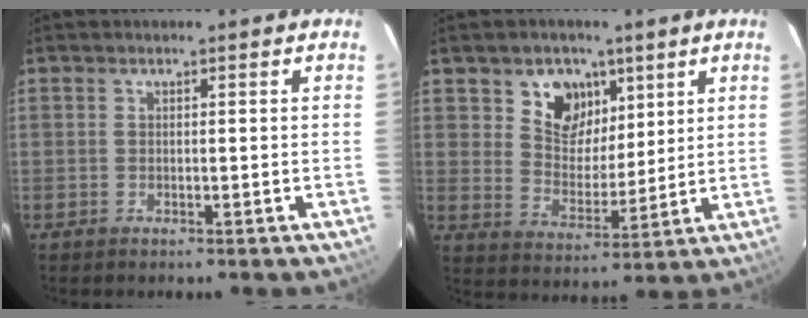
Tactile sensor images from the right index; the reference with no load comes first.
{"total": 9.4, "force": [5.0, 7.2, 3.5], "torque": [-0.061, -0.003, 0.092]}